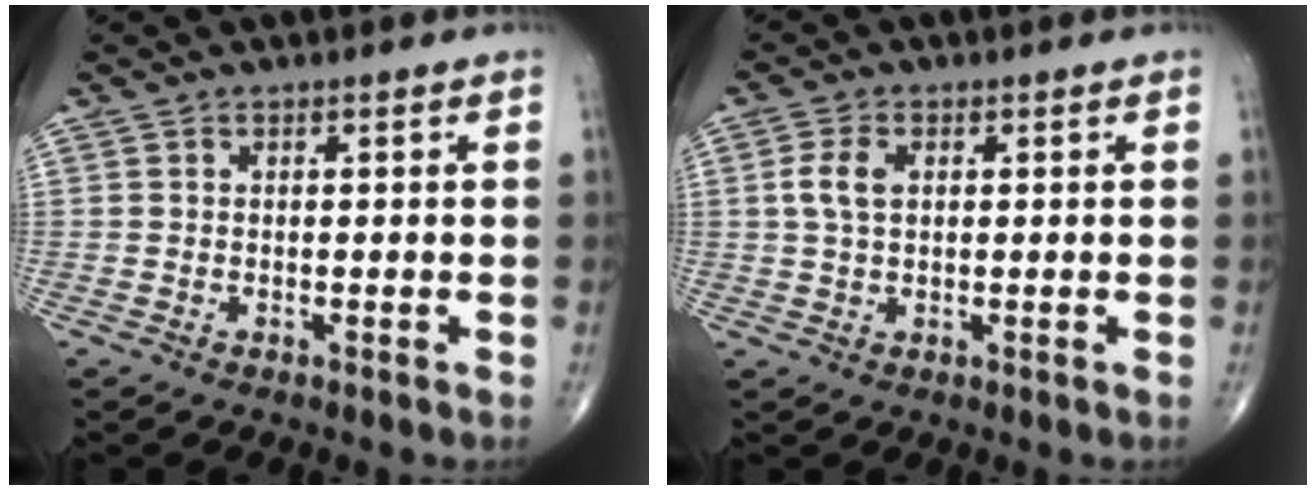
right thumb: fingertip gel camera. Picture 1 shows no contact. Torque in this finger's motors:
{"motor_torque": [0.07, 0.01, 1.13, 0.15, 0.14]}